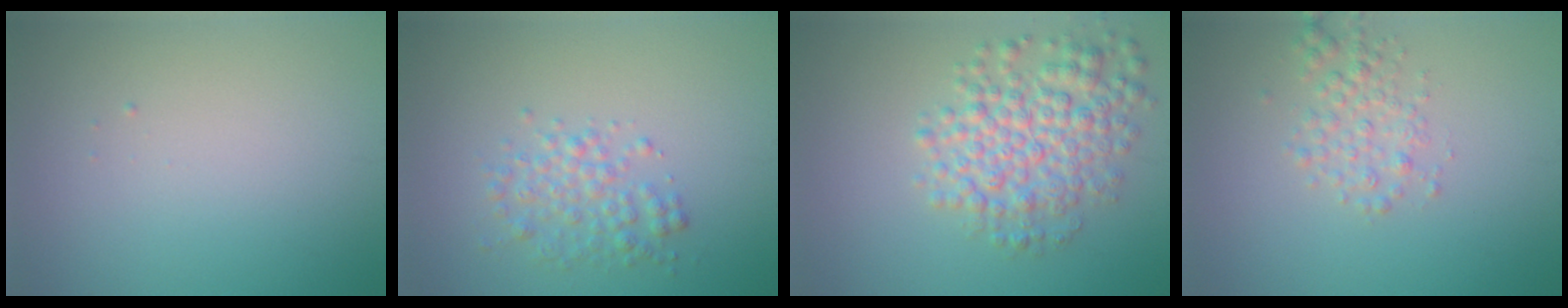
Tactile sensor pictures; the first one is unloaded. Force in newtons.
{"total": 2.6, "press": 2.6, "slide": 0.0}
{"total": 5.5, "press": 5.5, "slide": 0.1}
{"total": 2.2, "press": 2.2, "slide": 0.1}